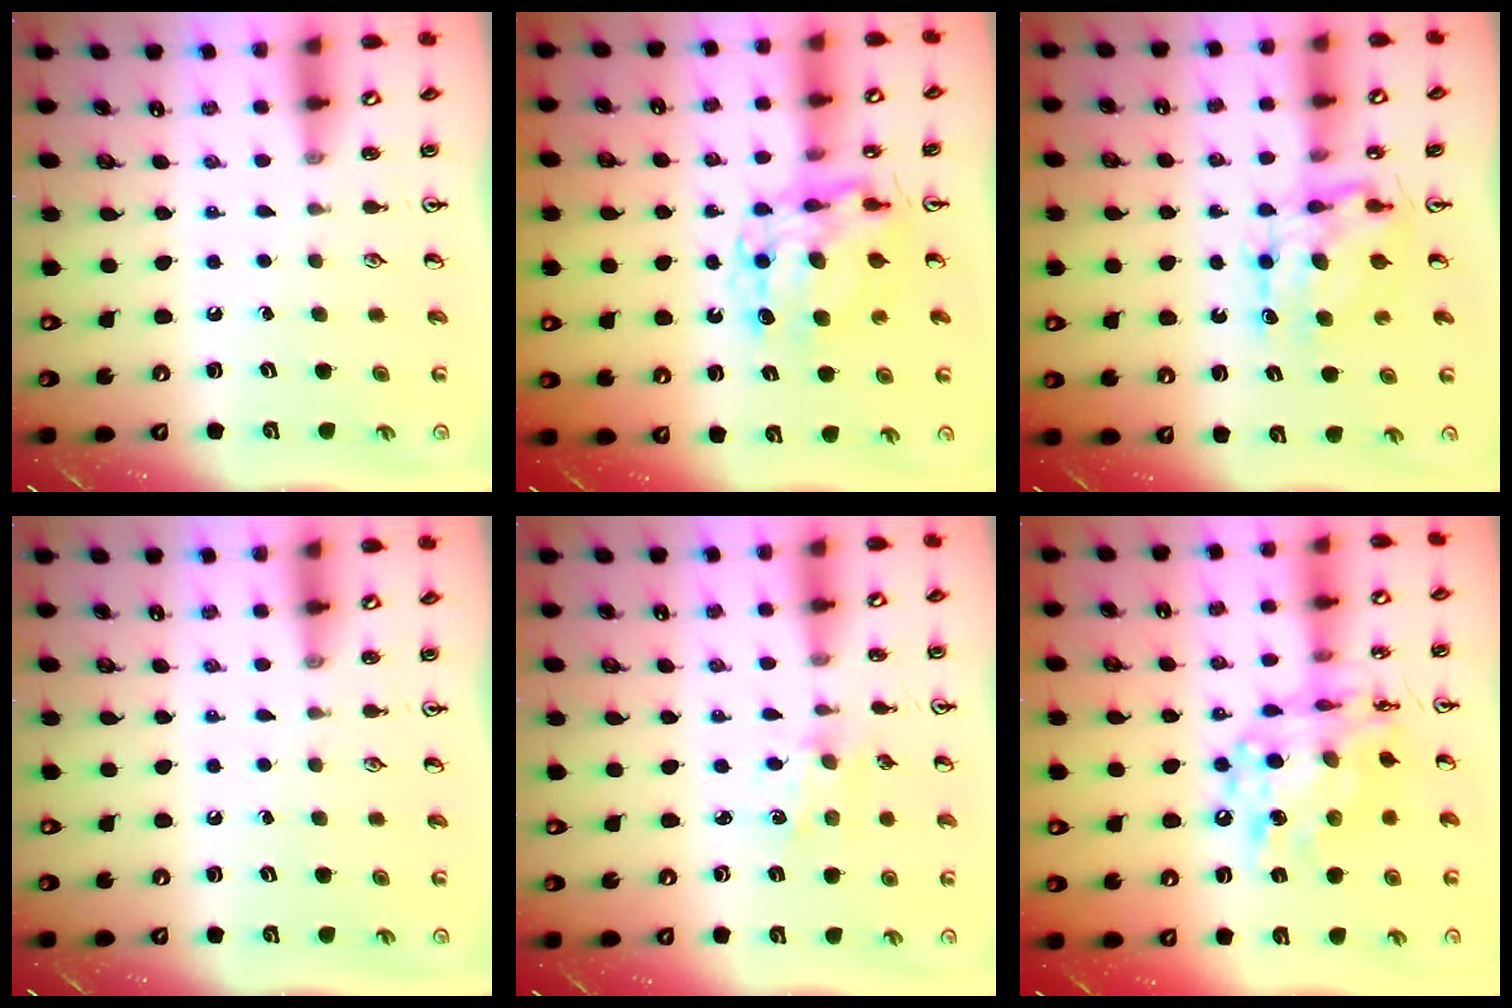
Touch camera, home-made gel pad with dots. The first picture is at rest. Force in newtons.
{"total": 10.0, "press": 10.0, "slide": 0.8}
{"total": 7.2, "press": 7.2, "slide": 0.5}
{"total": 0.0}
{"total": 1.0, "press": 1.0, "slide": 0.2}
{"total": 15.3, "press": 15.2, "slide": 1.5}